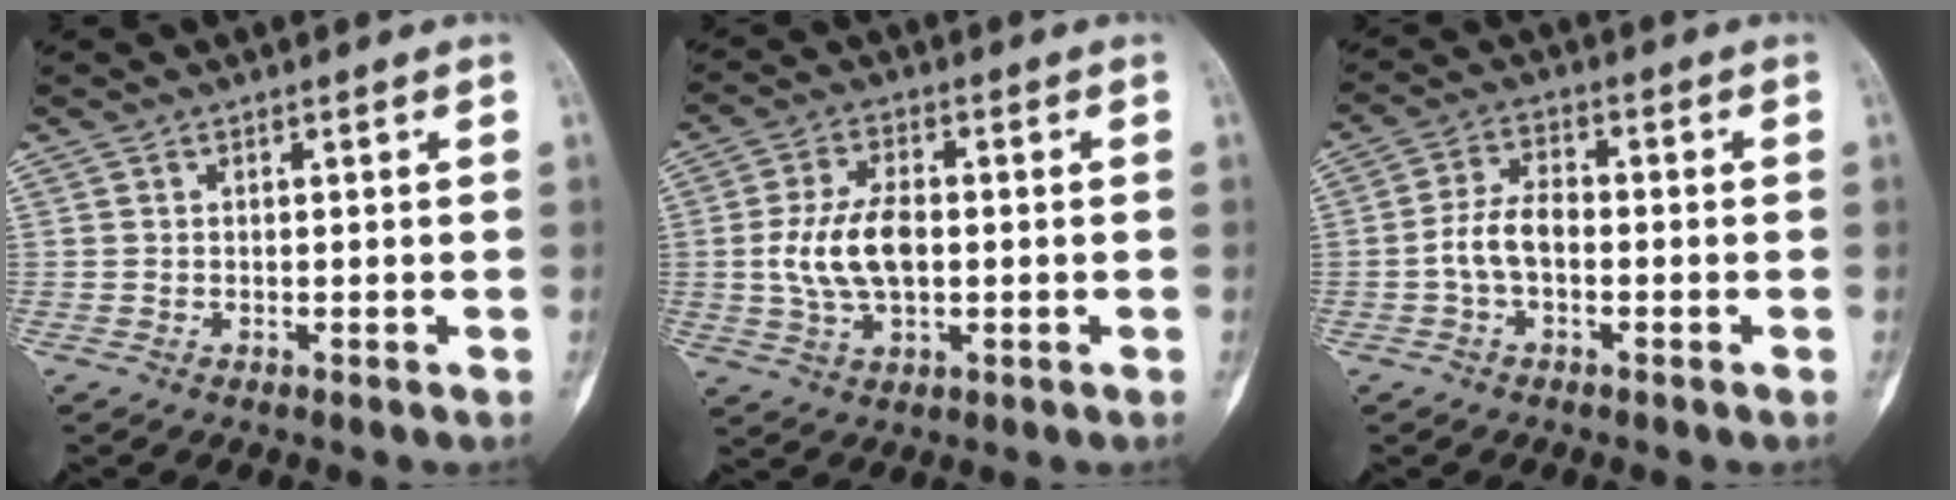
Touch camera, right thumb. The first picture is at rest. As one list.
[{"total": 10.2, "force": [-0.3, 5.6, 8.5], "torque": [-0.166, 0.007, -0.003]}, {"total": 5.9, "force": [-1.4, 3.4, 4.7], "torque": [-0.086, 0.025, -0.033]}]